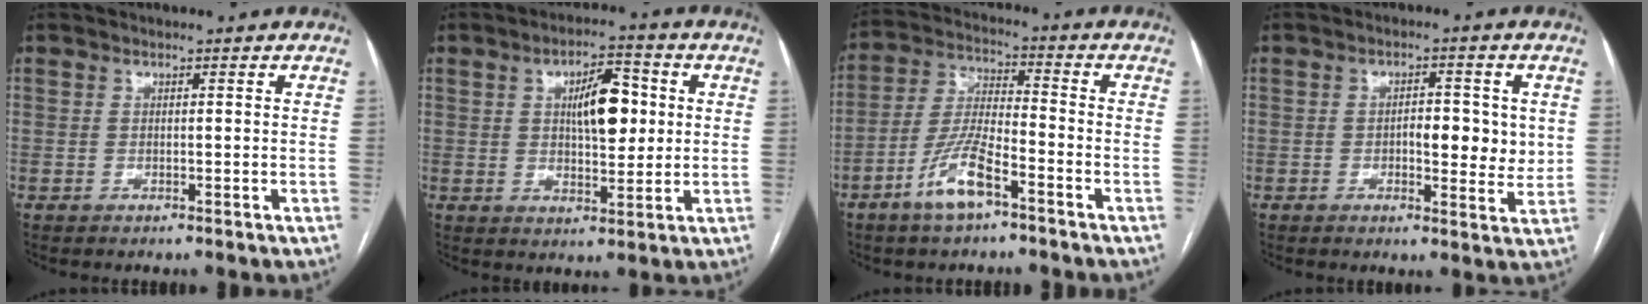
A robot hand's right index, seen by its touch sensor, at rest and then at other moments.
{"total": 8.6, "force": [1.7, 3.2, 7.8], "torque": [-0.127, 0.014, 0.028]}
{"total": 9.1, "force": [-5.3, 1.9, 7.2], "torque": [-0.155, -0.003, -0.101]}
{"total": 6.3, "force": [0.3, 2.6, 5.7], "torque": [-0.074, 0.000, 0.004]}